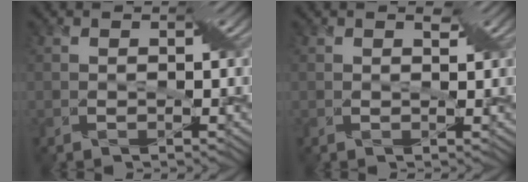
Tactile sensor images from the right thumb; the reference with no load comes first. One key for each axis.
{"total": 0.7, "fx": 0.7, "fy": 0.0, "fz": 0.1, "tx": -0.011, "ty": 0.006, "tz": 0.008}